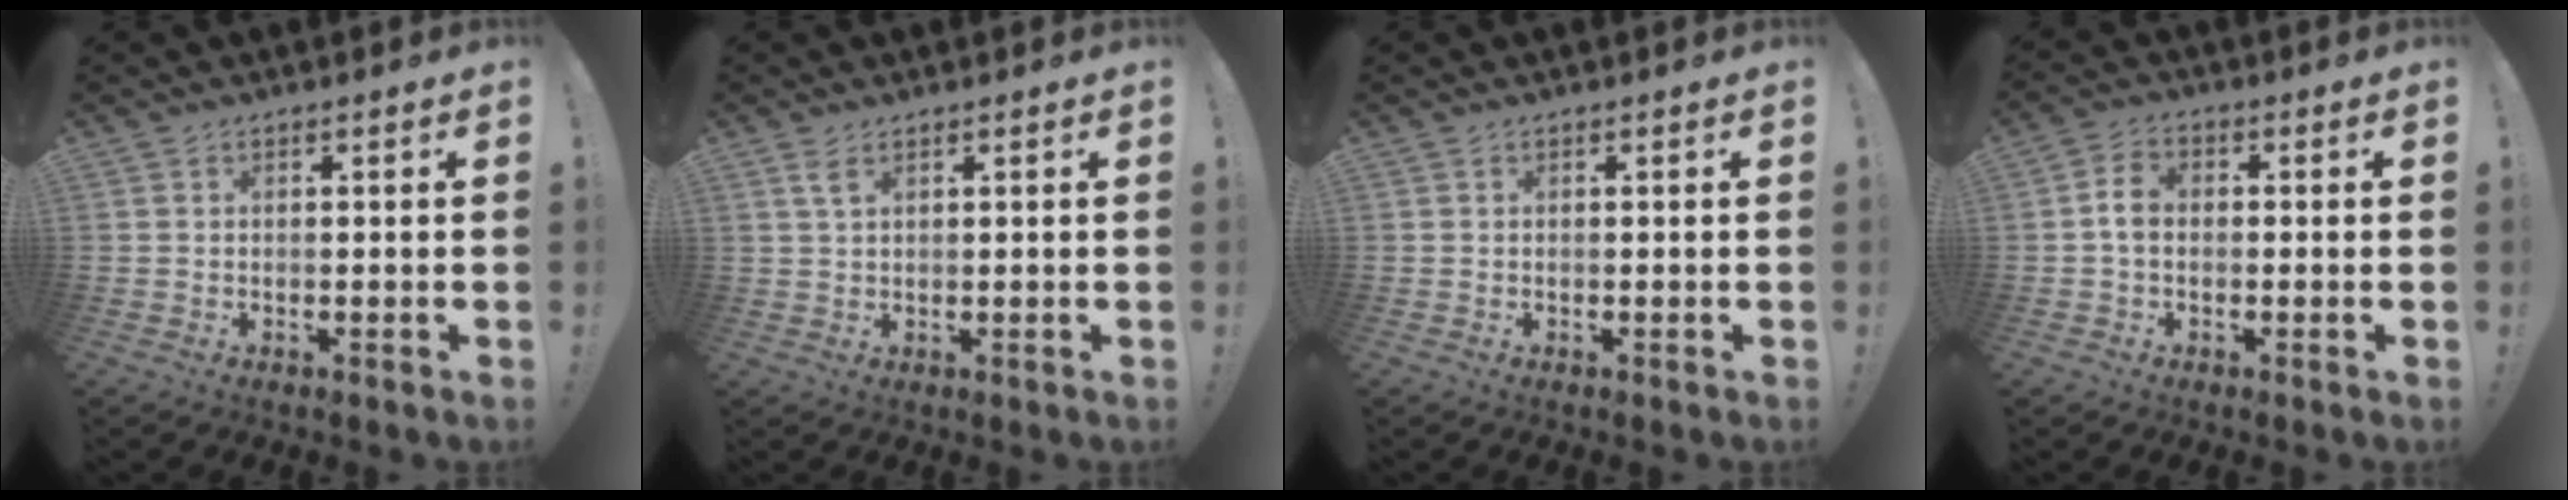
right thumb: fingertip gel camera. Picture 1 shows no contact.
{"total": 2.8, "force": [1.5, 1.1, 2.2], "torque": [-0.046, 0.001, 0.026]}
{"total": 0.0}
{"total": 5.0, "force": [-0.4, 3.5, 3.6], "torque": [-0.063, 0.009, -0.007]}